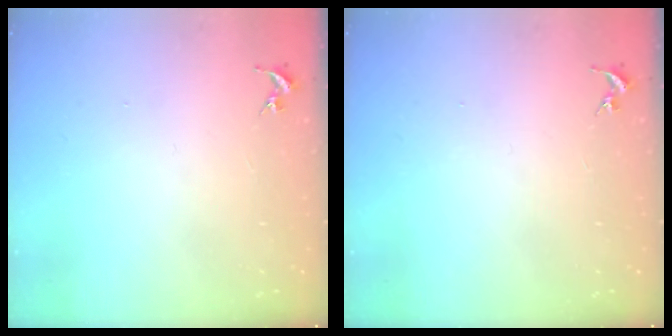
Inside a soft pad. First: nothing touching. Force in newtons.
{"total": 0.0}